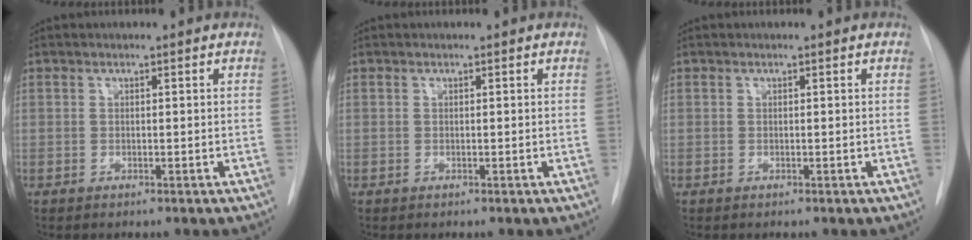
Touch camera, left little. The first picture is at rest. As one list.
[{"total": 0.0}, {"total": 0.0}]